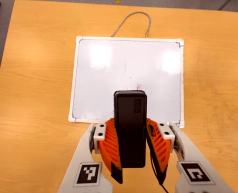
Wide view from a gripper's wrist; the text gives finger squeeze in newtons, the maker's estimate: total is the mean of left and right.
{"total": 7.7, "left": 6.5, "right": 9.0}